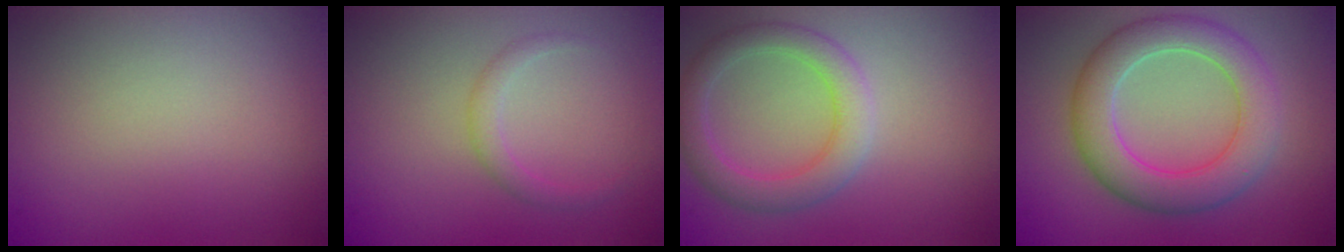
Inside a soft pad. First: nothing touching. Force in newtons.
{"total": 1.4, "press": 1.4, "slide": 0.0}
{"total": 3.7, "press": 3.7, "slide": 0.2}
{"total": 6.3, "press": 6.3, "slide": 0.5}